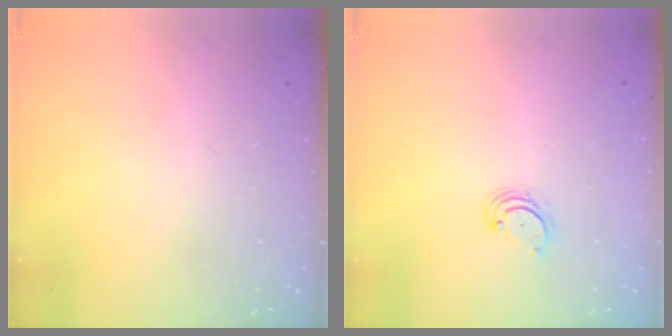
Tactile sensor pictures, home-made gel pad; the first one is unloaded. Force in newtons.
{"total": 2.7, "press": 2.7, "slide": 0.3}